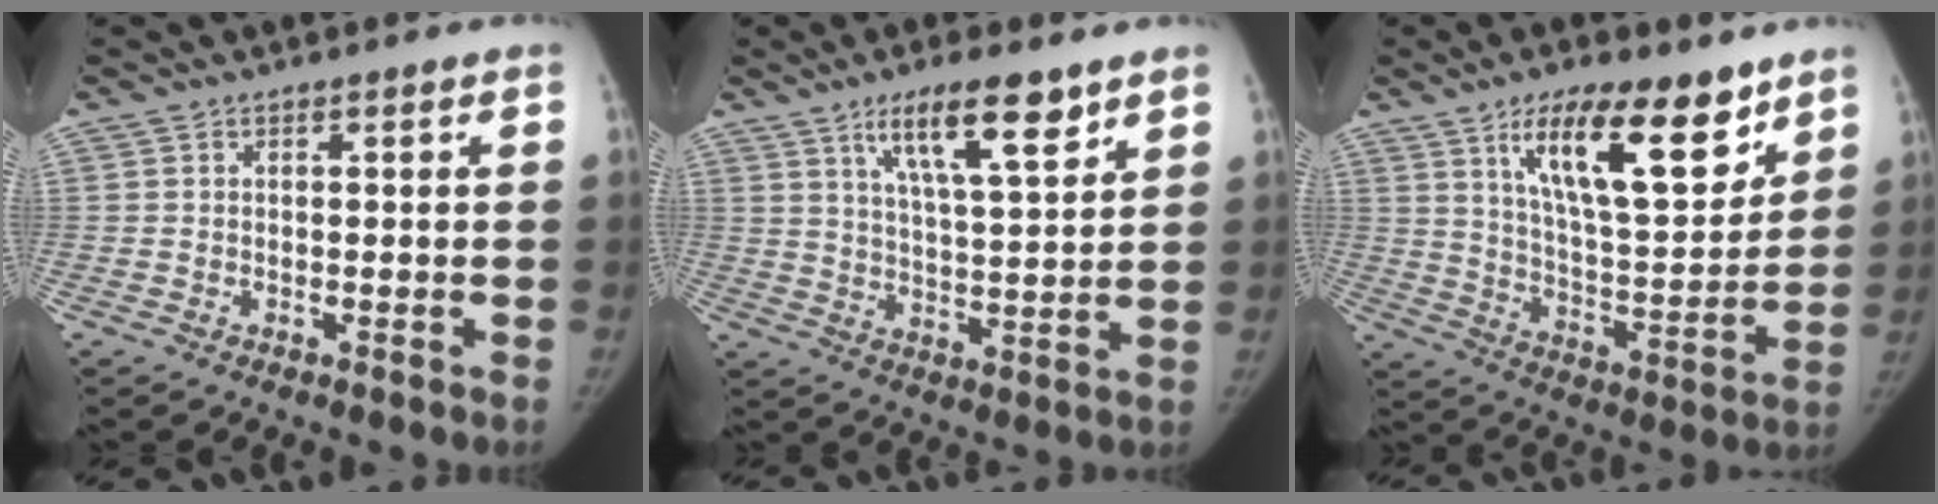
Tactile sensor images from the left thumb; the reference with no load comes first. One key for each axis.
{"total": 11.7, "fx": 7.2, "fy": 2.7, "fz": 8.8, "tx": -0.135, "ty": -0.037, "tz": 0.126}
{"total": 19.1, "fx": 11.3, "fy": 6.6, "fz": 13.9, "tx": -0.182, "ty": -0.066, "tz": 0.195}